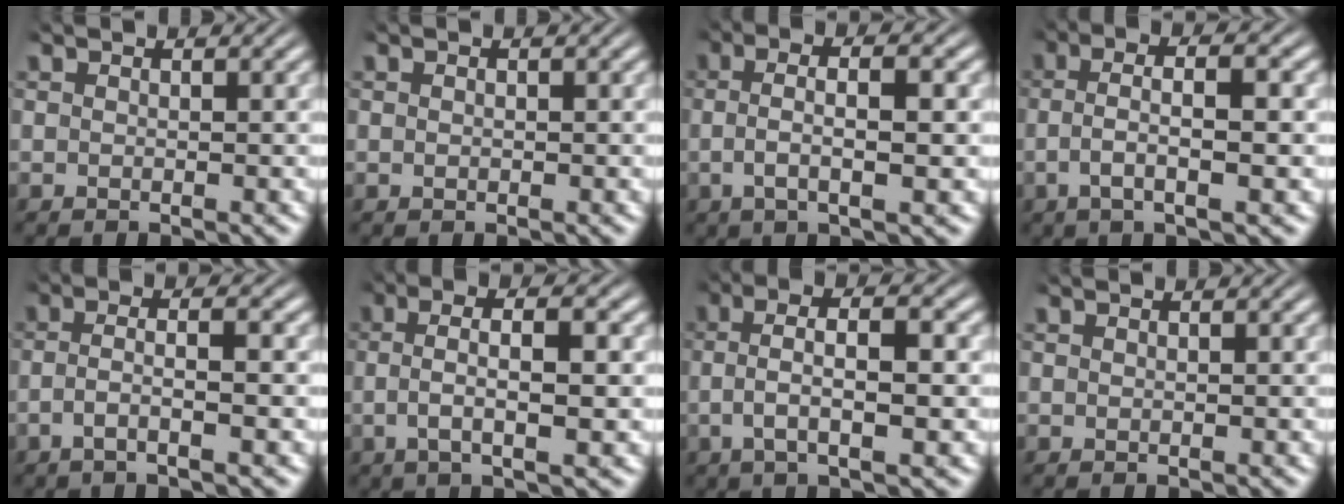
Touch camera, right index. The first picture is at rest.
{"total": 0.0}
{"total": 4.2, "force": [0.1, 1.2, 4.1], "torque": [-0.074, 0.001, -0.001]}
{"total": 4.1, "force": [-0.4, 1.2, 3.9], "torque": [-0.073, -0.001, -0.010]}
{"total": 3.1, "force": [-1.2, 0.4, 2.8], "torque": [-0.058, -0.010, -0.017]}
{"total": 4.6, "force": [0.4, 1.4, 4.4], "torque": [-0.077, 0.004, 0.003]}
{"total": 4.7, "force": [0.1, 1.7, 4.3], "torque": [-0.082, 0.003, -0.003]}
{"total": 0.0}